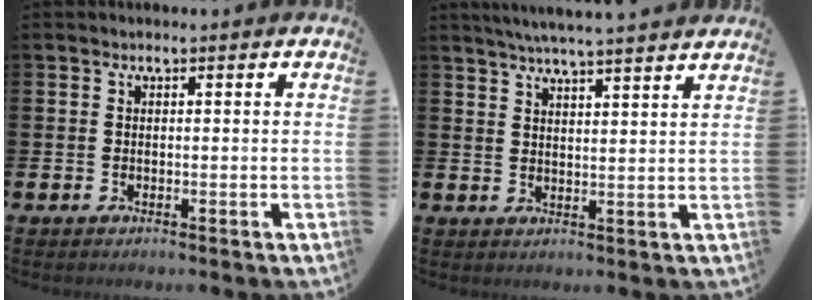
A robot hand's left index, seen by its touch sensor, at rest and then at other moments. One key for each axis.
{"total": 5.0, "fx": 4.8, "fy": -0.8, "fz": 1.1, "tx": -0.031, "ty": -0.022, "tz": 0.085}